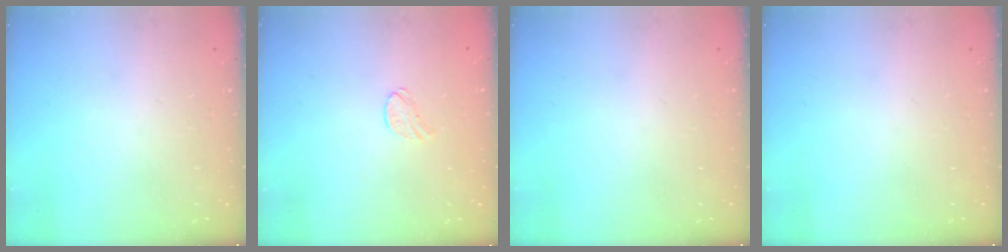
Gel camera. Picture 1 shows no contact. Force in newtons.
{"total": 5.3, "press": 5.3, "slide": 0.5}
{"total": 0.0}
{"total": 0.0}